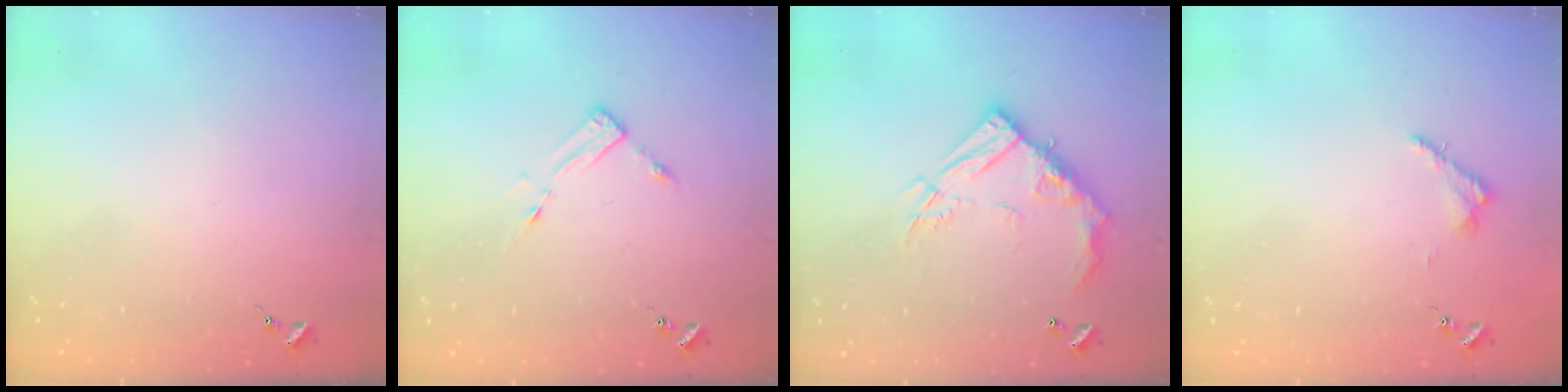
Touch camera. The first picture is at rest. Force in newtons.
{"total": 3.5, "press": 3.5, "slide": 0.4}
{"total": 17.2, "press": 17.1, "slide": 1.7}
{"total": 3.2, "press": 3.2, "slide": 0.4}